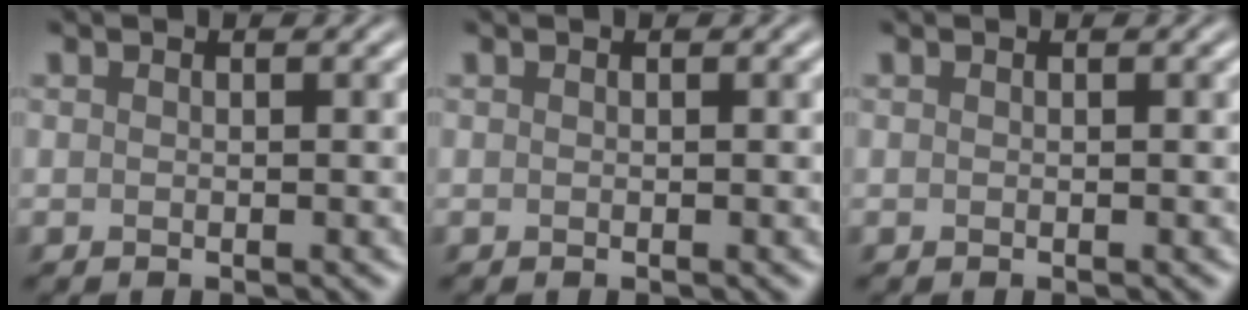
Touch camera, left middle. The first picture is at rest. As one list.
[{"total": 0.0}, {"total": 0.0}]